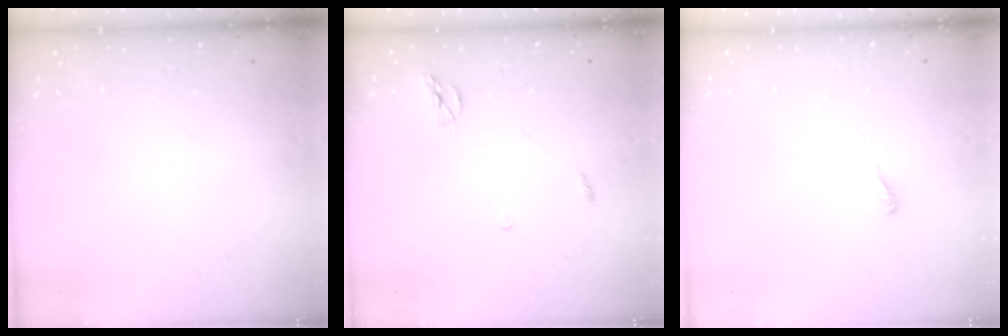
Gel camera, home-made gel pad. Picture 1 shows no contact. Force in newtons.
{"total": 5.5, "press": 5.5, "slide": 0.2}
{"total": 3.0, "press": 3.0, "slide": 0.2}